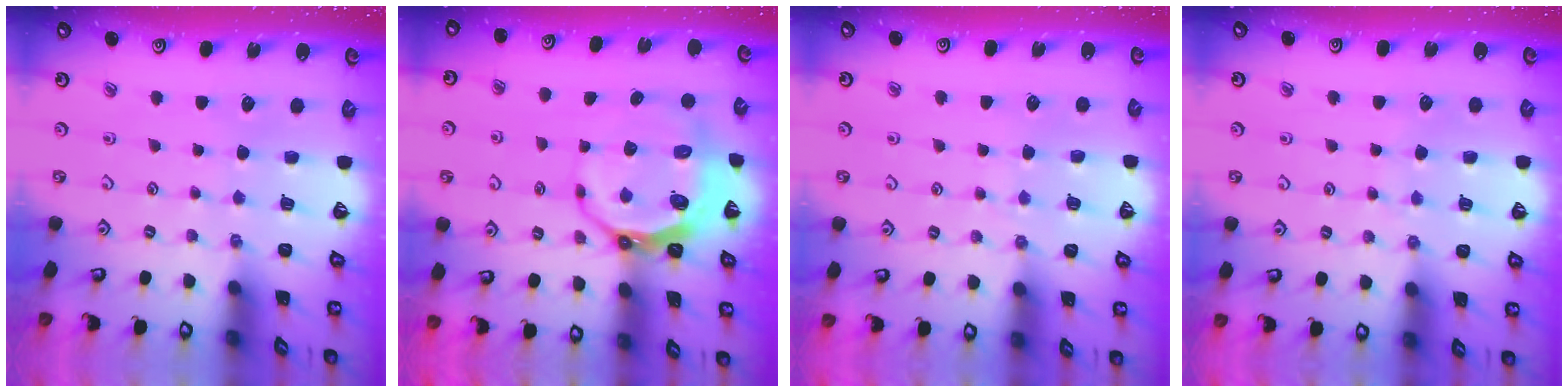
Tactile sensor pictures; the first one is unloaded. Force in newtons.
{"total": 10.3, "press": 9.6, "slide": 3.9}
{"total": 4.5, "press": 4.5, "slide": 0.6}
{"total": 2.6, "press": 2.6, "slide": 0.3}